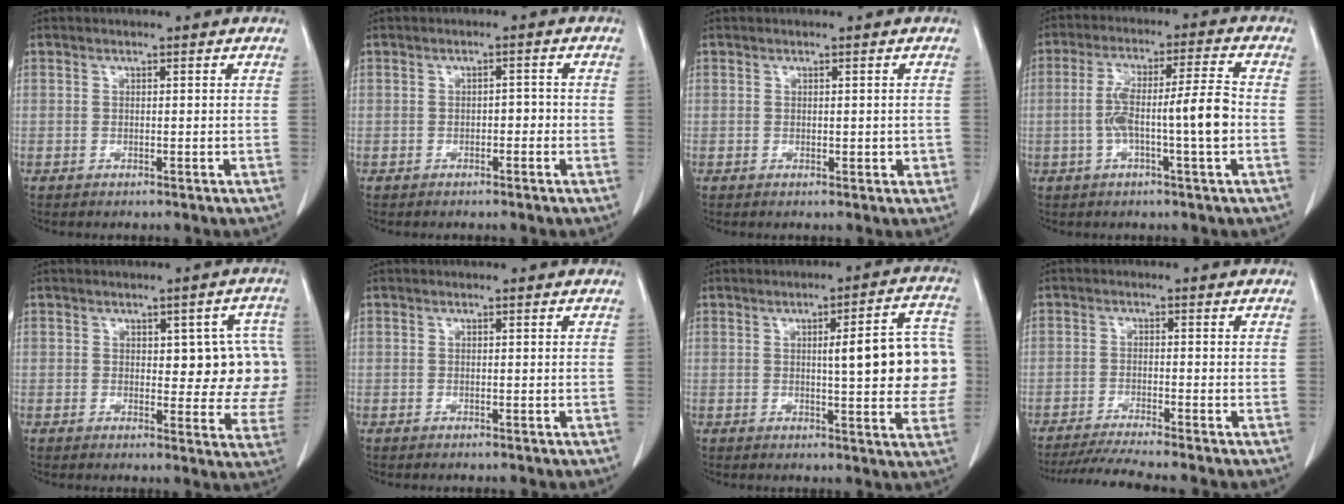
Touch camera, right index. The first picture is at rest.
{"total": 1.5, "force": [-0.6, 0.9, 1.0], "torque": [-0.010, 0.005, -0.009]}
{"total": 1.7, "force": [-0.1, 1.0, 1.3], "torque": [-0.014, 0.002, 0.003]}
{"total": 9.9, "force": [-1.8, 0.4, 9.7], "torque": [-0.178, 0.021, -0.032]}
{"total": 9.6, "force": [1.2, 4.4, 8.5], "torque": [-0.072, 0.016, 0.015]}
{"total": 0.0}
{"total": 13.2, "force": [0.8, 2.5, 12.9], "torque": [-0.147, 0.024, 0.006]}
{"total": 7.0, "force": [-6.1, -1.5, 3.0], "torque": [-0.046, -0.023, -0.105]}